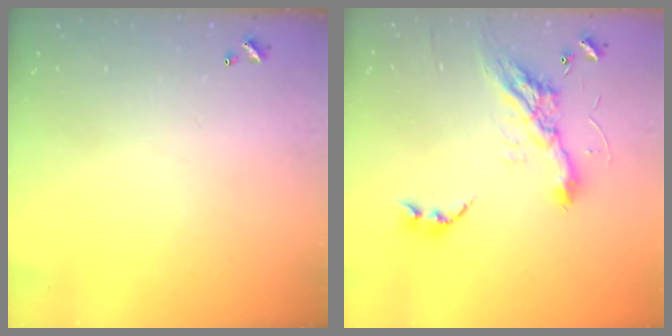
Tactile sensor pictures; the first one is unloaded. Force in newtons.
{"total": 13.4, "press": 13.3, "slide": 0.8}